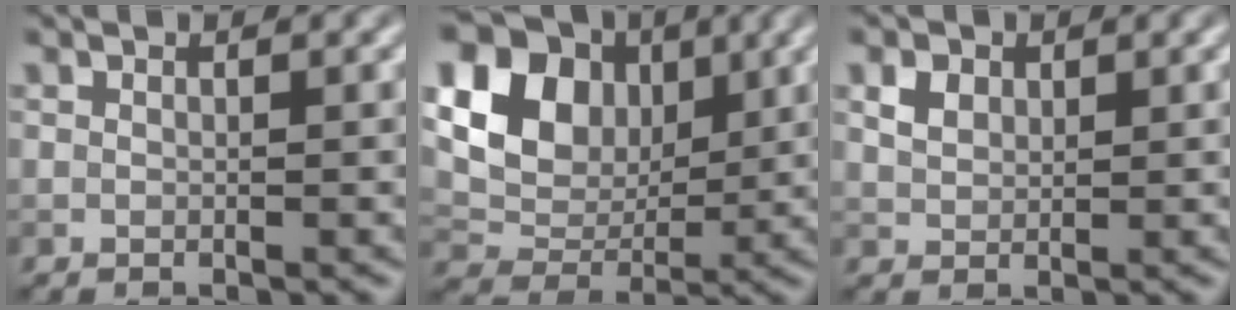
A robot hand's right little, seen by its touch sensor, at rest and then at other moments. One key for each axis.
{"total": 14.5, "fx": 4.6, "fy": 11.1, "fz": 8.1, "tx": -0.181, "ty": 0.046, "tz": 0.078}
{"total": 2.0, "fx": 1.0, "fy": 1.4, "fz": 1.0, "tx": -0.022, "ty": 0.003, "tz": 0.020}